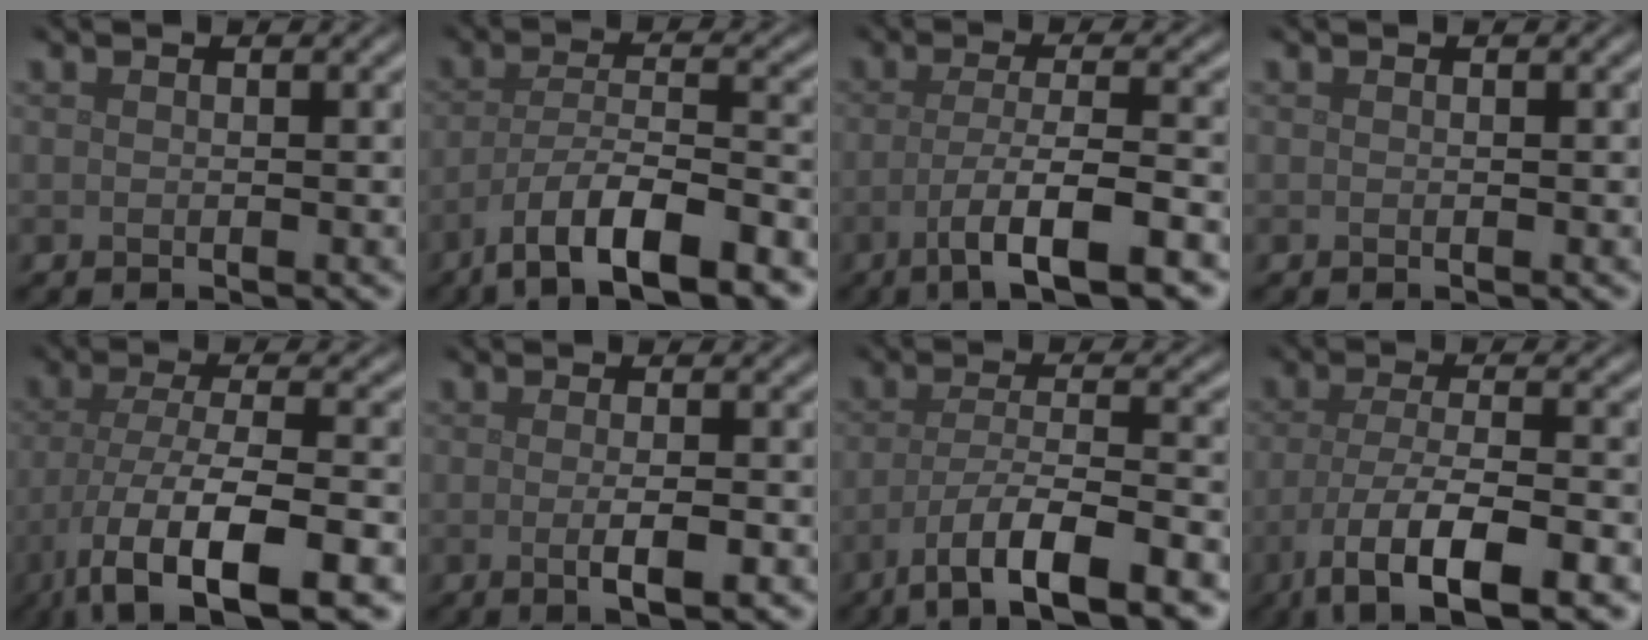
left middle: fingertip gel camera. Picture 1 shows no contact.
{"total": 9.4, "force": [-6.1, 2.5, 6.7], "torque": [-0.114, -0.004, -0.108]}
{"total": 6.5, "force": [-2.7, 1.3, 5.8], "torque": [-0.094, -0.004, -0.053]}
{"total": 0.0}
{"total": 10.8, "force": [-5.8, 3.4, 8.5], "torque": [-0.144, -0.014, -0.099]}
{"total": 2.9, "force": [-0.5, 0.7, 2.8], "torque": [-0.040, -0.005, -0.008]}
{"total": 7.8, "force": [-4.6, 1.8, 6.1], "torque": [-0.096, -0.004, -0.080]}
{"total": 8.6, "force": [-4.6, 2.5, 6.9], "torque": [-0.119, -0.014, -0.078]}